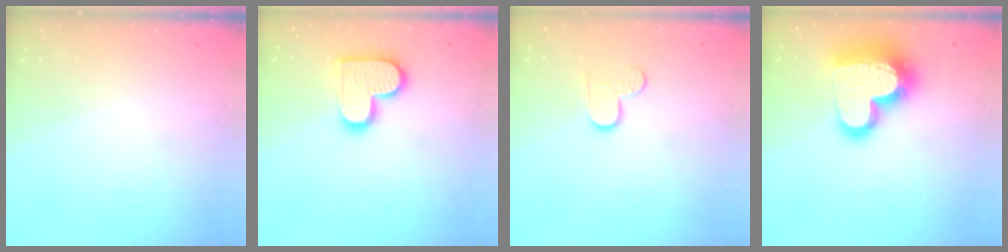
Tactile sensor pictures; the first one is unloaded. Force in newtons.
{"total": 13.4, "press": 13.4, "slide": 0.8}
{"total": 6.1, "press": 6.1, "slide": 0.6}
{"total": 20.6, "press": 20.6, "slide": 1.5}